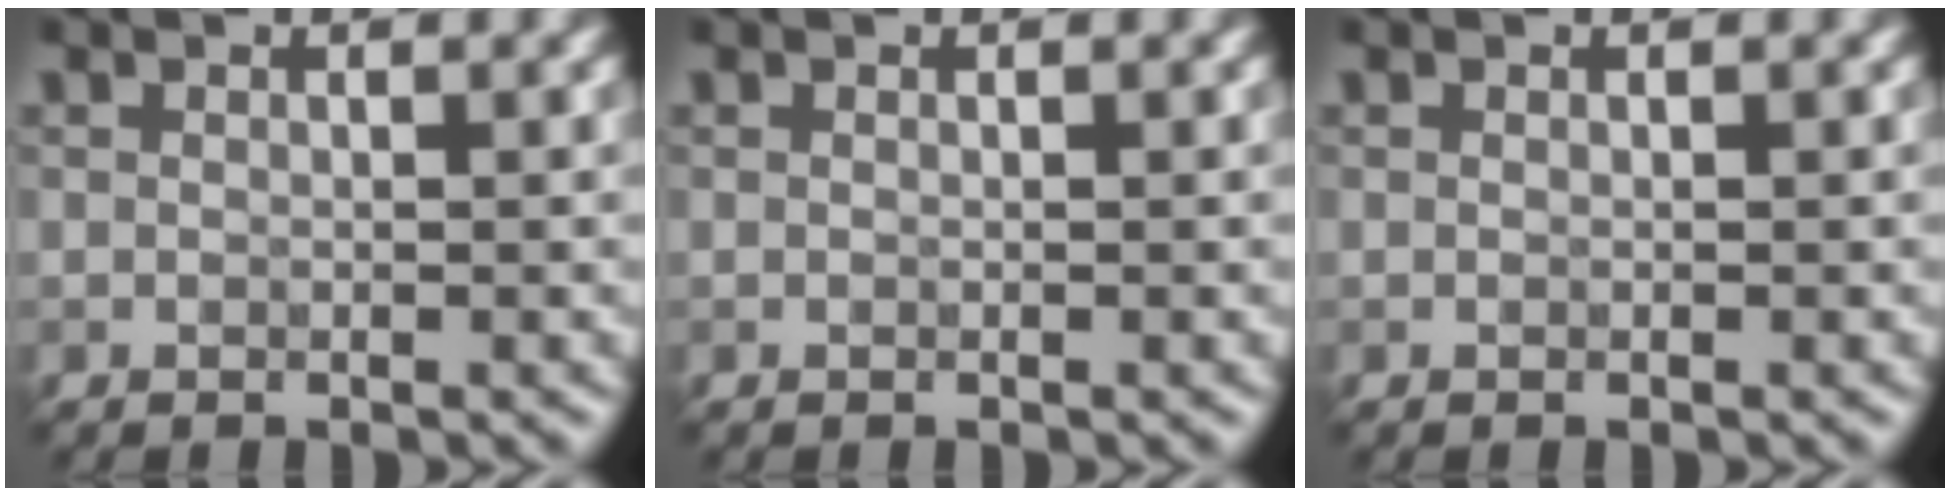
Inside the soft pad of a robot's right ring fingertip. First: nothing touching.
{"total": 0.0}
{"total": 0.0}